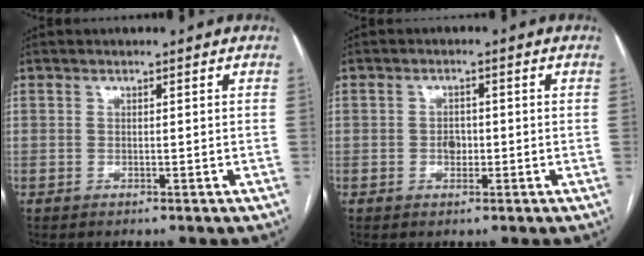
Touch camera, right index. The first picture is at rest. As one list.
[{"total": 1.9, "force": [-0.3, 1.4, 1.3], "torque": [-0.014, 0.006, -0.001]}]